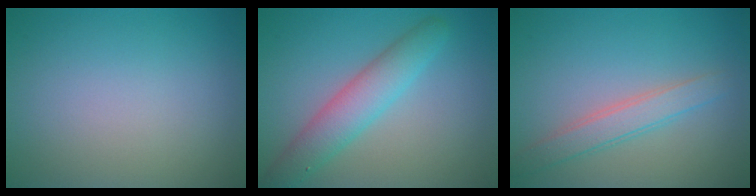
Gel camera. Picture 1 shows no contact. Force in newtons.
{"total": 4.5, "press": 4.5, "slide": 0.1}
{"total": 2.5, "press": 2.5, "slide": 0.1}